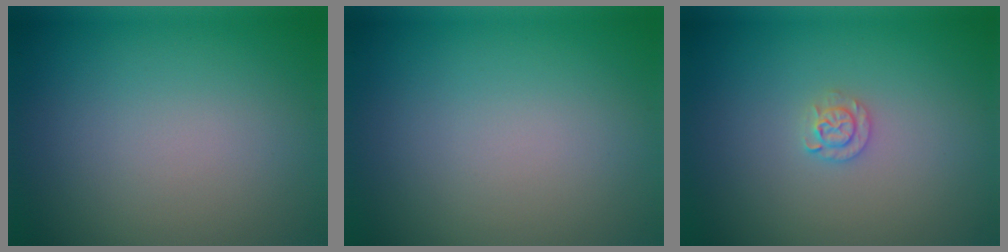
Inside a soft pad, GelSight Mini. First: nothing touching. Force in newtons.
{"total": 0.0}
{"total": 1.3, "press": 1.3, "slide": 0.2}